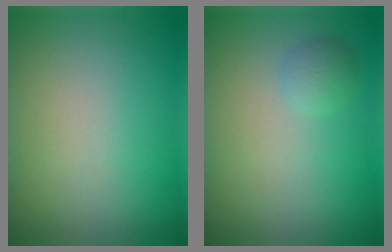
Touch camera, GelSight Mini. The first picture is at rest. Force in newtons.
{"total": 1.3, "press": 1.3, "slide": 0.1}